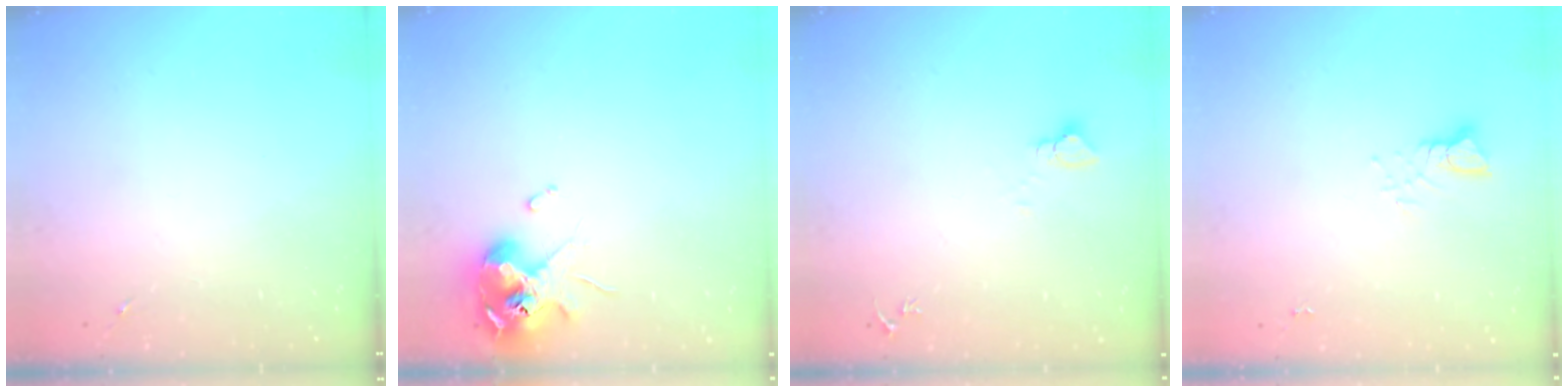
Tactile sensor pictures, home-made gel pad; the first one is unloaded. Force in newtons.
{"total": 11.1, "press": 11.0, "slide": 1.6}
{"total": 2.7, "press": 2.7, "slide": 0.2}
{"total": 3.9, "press": 3.8, "slide": 0.3}